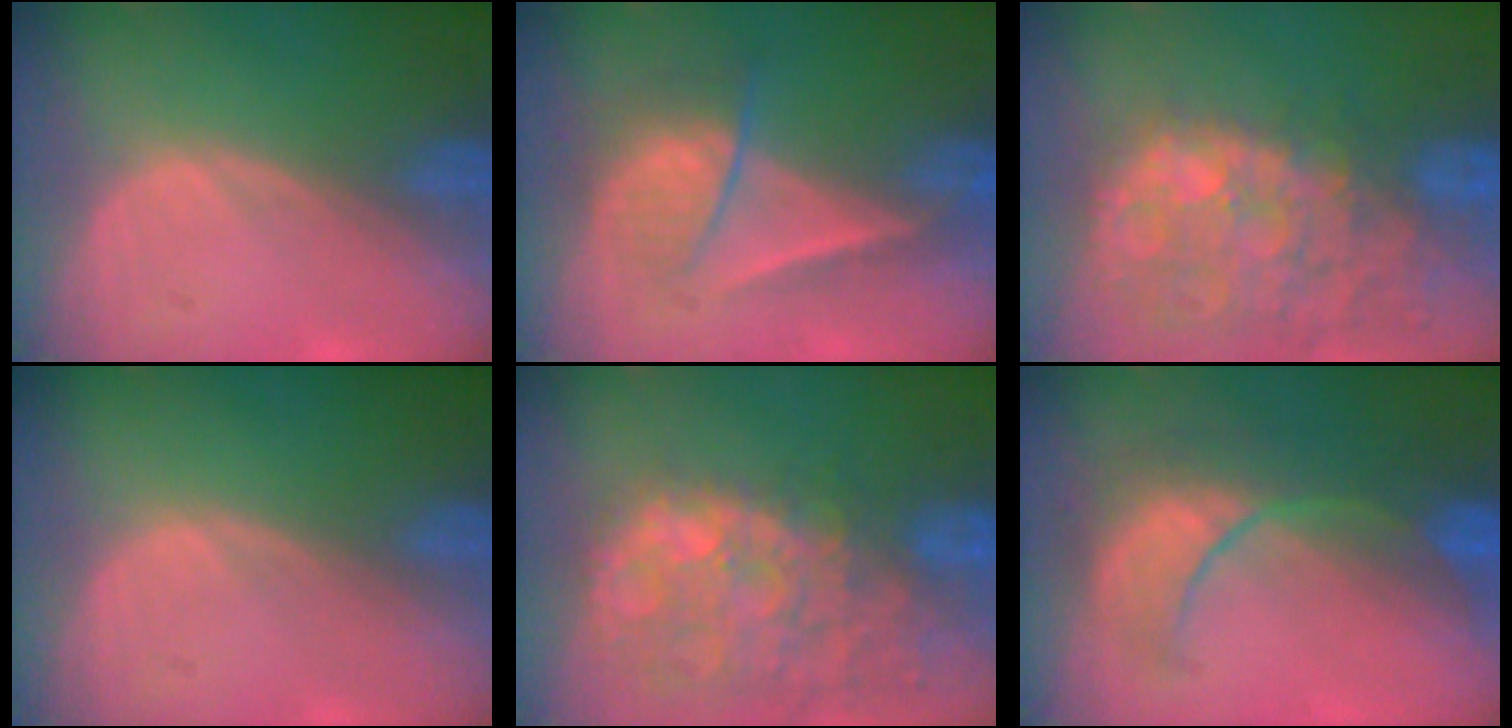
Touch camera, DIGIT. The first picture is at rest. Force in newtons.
{"total": 6.7, "press": 6.1, "slide": 2.9}
{"total": 14.3, "press": 11.6, "slide": 8.3}
{"total": 0.0}
{"total": 14.5, "press": 11.7, "slide": 8.6}
{"total": 8.4, "press": 8.3, "slide": 1.6}